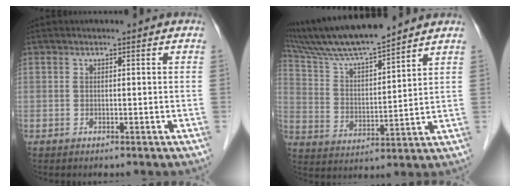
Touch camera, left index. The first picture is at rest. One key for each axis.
{"total": 13.0, "fx": 11.6, "fy": 0.3, "fz": 5.7, "tx": -0.115, "ty": 0.015, "tz": 0.220}